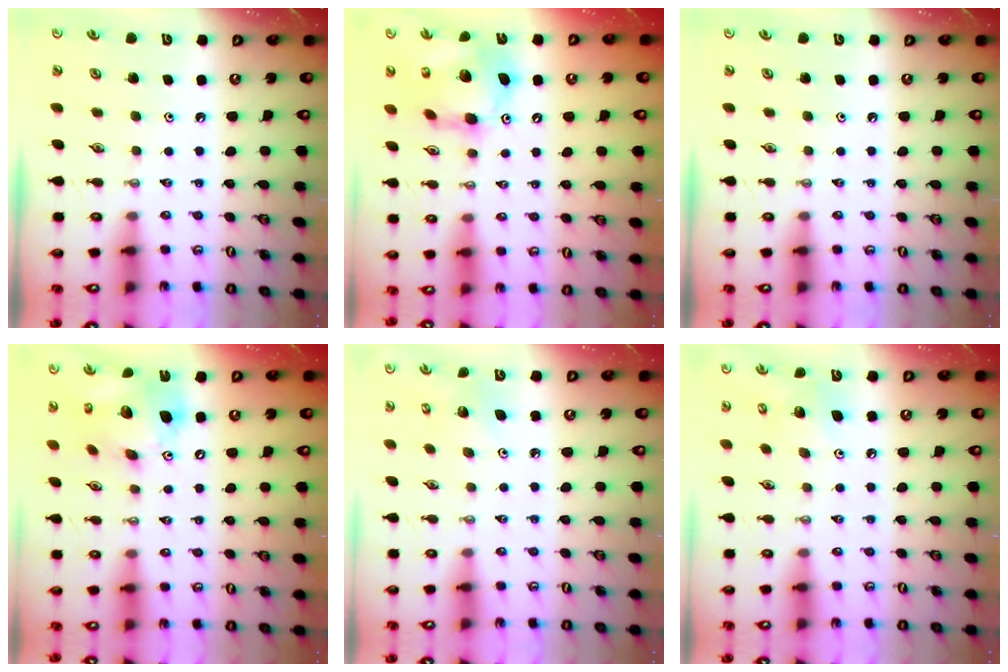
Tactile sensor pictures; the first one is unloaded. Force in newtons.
{"total": 15.6, "press": 15.5, "slide": 1.8}
{"total": 0.0}
{"total": 16.6, "press": 16.4, "slide": 2.7}
{"total": 2.4, "press": 2.4, "slide": 0.2}
{"total": 6.9, "press": 6.8, "slide": 1.4}